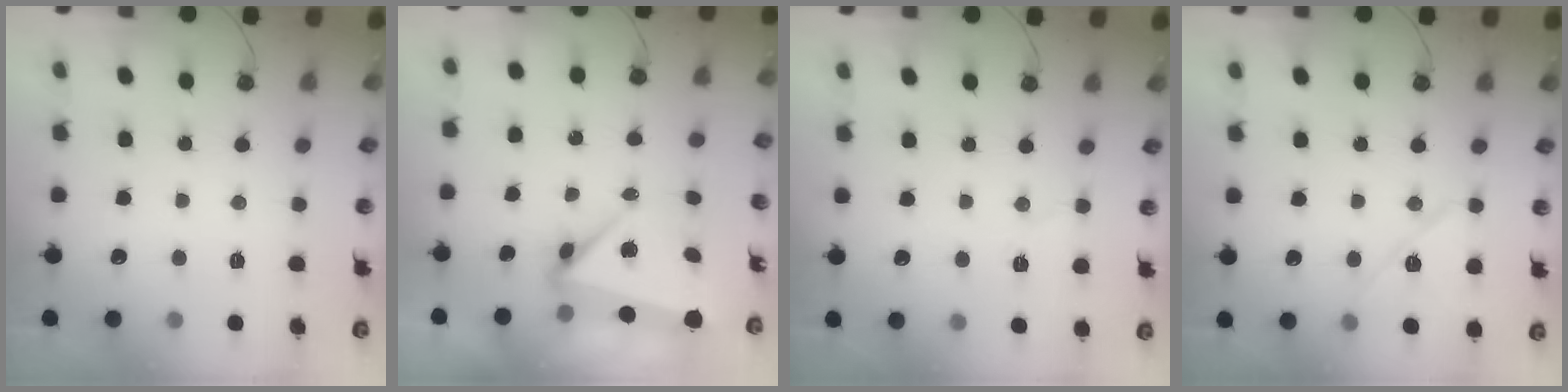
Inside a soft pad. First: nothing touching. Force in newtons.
{"total": 8.1, "press": 6.7, "slide": 4.5}
{"total": 5.0, "press": 4.4, "slide": 2.3}
{"total": 10.8, "press": 10.7, "slide": 0.9}